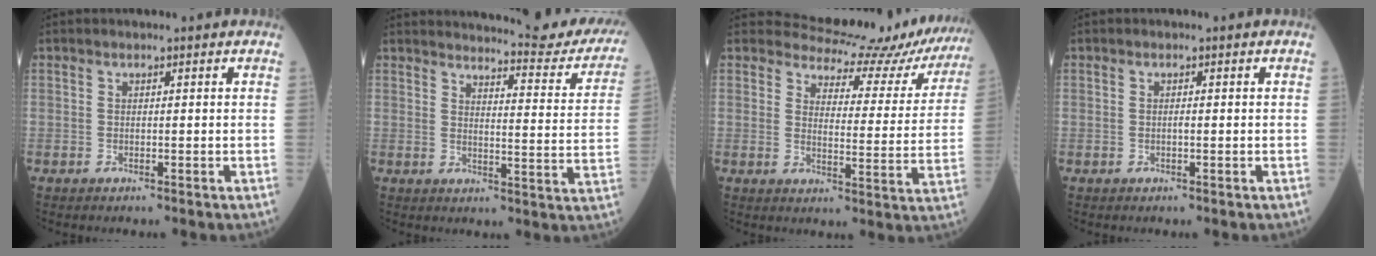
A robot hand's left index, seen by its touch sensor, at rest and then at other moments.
{"total": 16.3, "force": [15.7, 0.4, 4.4], "torque": [-0.053, -0.095, 0.173]}
{"total": 16.6, "force": [15.7, 4.9, 2.4], "torque": [0.000, -0.060, 0.158]}
{"total": 0.6, "force": [-0.1, 0.1, 0.6], "torque": [-0.013, 0.001, 0.002]}